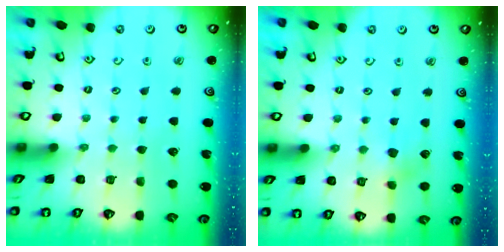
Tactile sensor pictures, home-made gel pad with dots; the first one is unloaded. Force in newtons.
{"total": 3.9, "press": 3.8, "slide": 0.4}